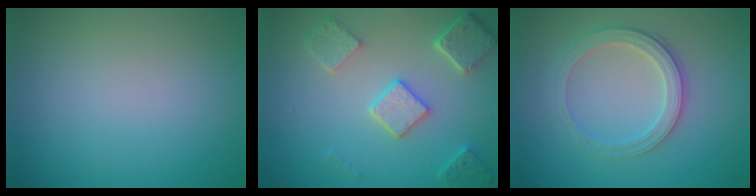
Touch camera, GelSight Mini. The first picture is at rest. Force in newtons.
{"total": 4.7, "press": 3.9, "slide": 2.8}
{"total": 2.8, "press": 2.7, "slide": 0.7}